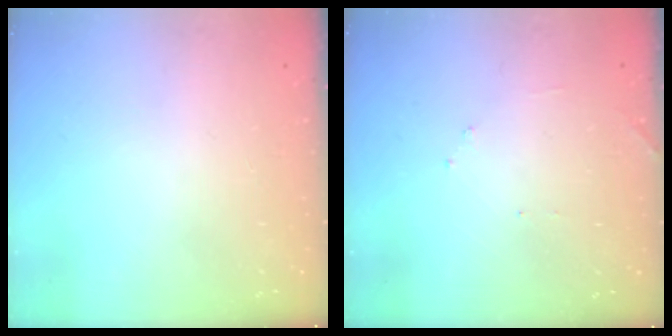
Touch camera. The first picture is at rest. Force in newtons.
{"total": 6.9, "press": 6.9, "slide": 0.3}